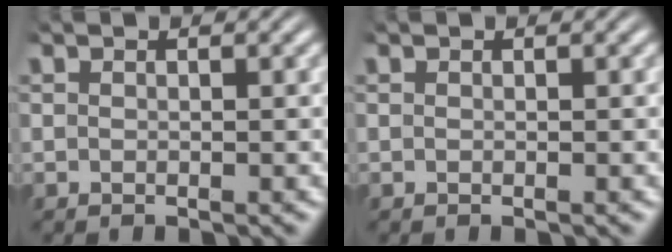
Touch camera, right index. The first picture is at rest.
{"total": 0.0}